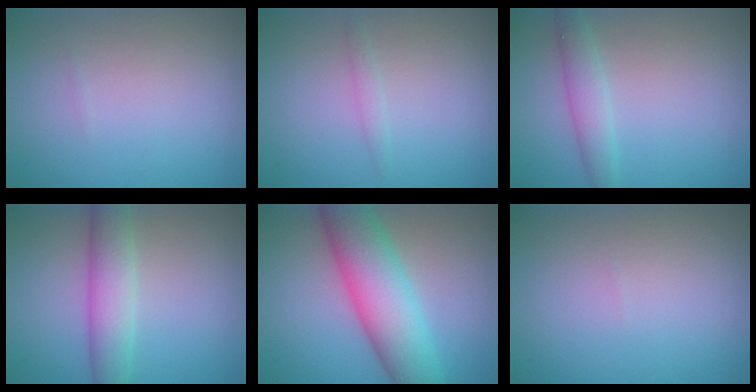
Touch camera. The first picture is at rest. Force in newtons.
{"total": 0.9, "press": 0.9, "slide": 0.1}
{"total": 2.4, "press": 2.4, "slide": 0.1}
{"total": 4.3, "press": 4.3, "slide": 0.3}
{"total": 8.8, "press": 8.8, "slide": 0.2}
{"total": 0.0}